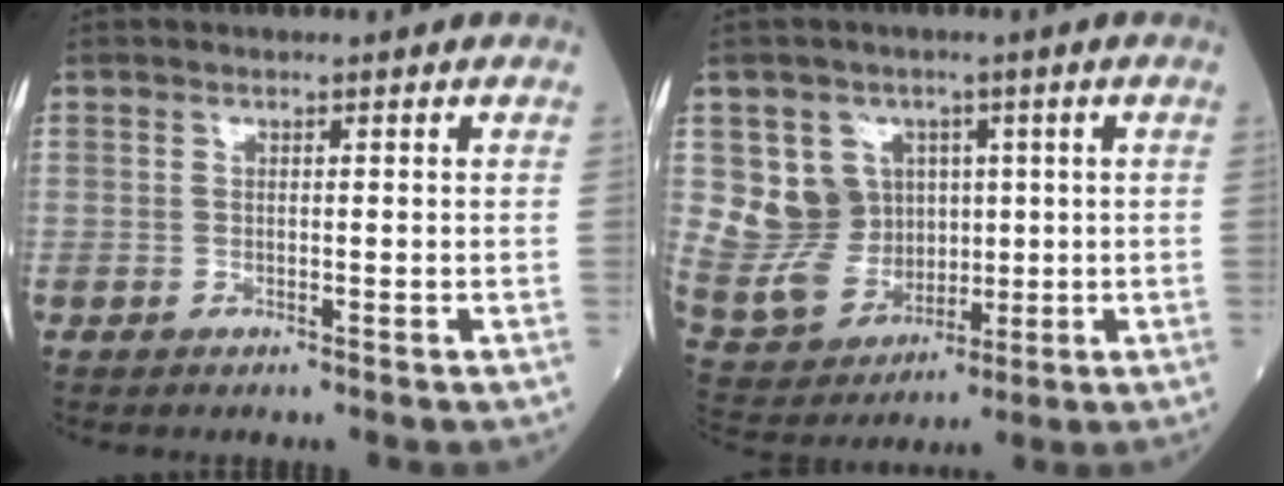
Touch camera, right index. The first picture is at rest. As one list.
[{"total": 10.7, "force": [2.5, 9.8, 3.5], "torque": [-0.085, 0.027, 0.070]}]